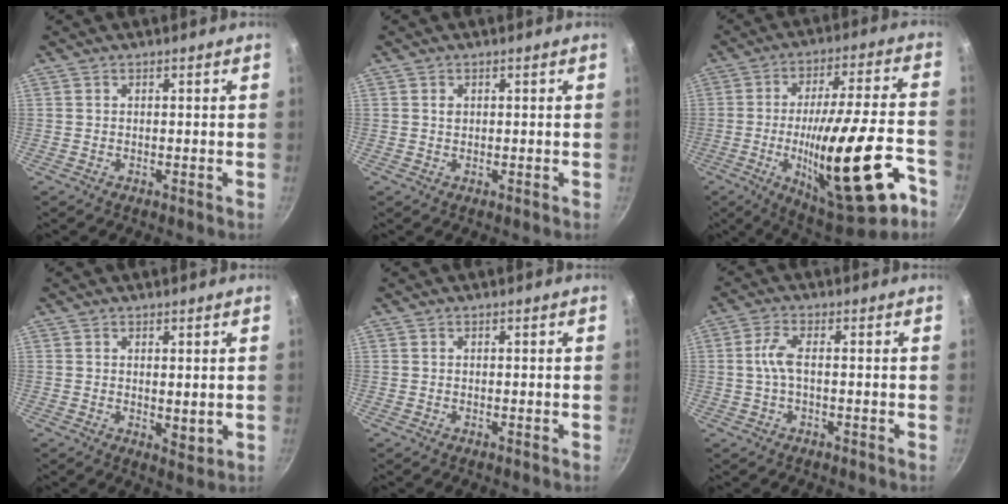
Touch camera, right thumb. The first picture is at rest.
{"total": 1.0, "force": [0.3, 0.8, 0.5], "torque": [-0.006, 0.001, 0.004]}
{"total": 26.2, "force": [-9.6, 7.4, 23.2], "torque": [-0.336, 0.029, -0.133]}
{"total": 3.0, "force": [0.7, 1.4, 2.5], "torque": [-0.035, -0.015, 0.013]}
{"total": 0.0}
{"total": 4.1, "force": [-0.3, 1.5, 3.9], "torque": [-0.094, 0.012, -0.009]}